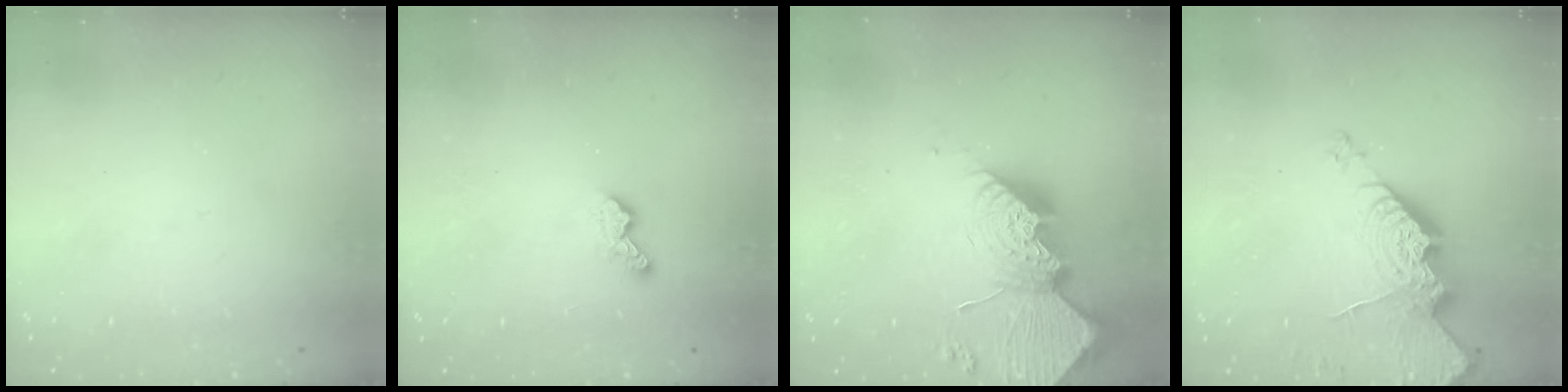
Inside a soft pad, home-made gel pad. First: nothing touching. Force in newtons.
{"total": 5.3, "press": 5.2, "slide": 0.5}
{"total": 19.5, "press": 19.4, "slide": 1.7}
{"total": 15.8, "press": 15.8, "slide": 1.4}